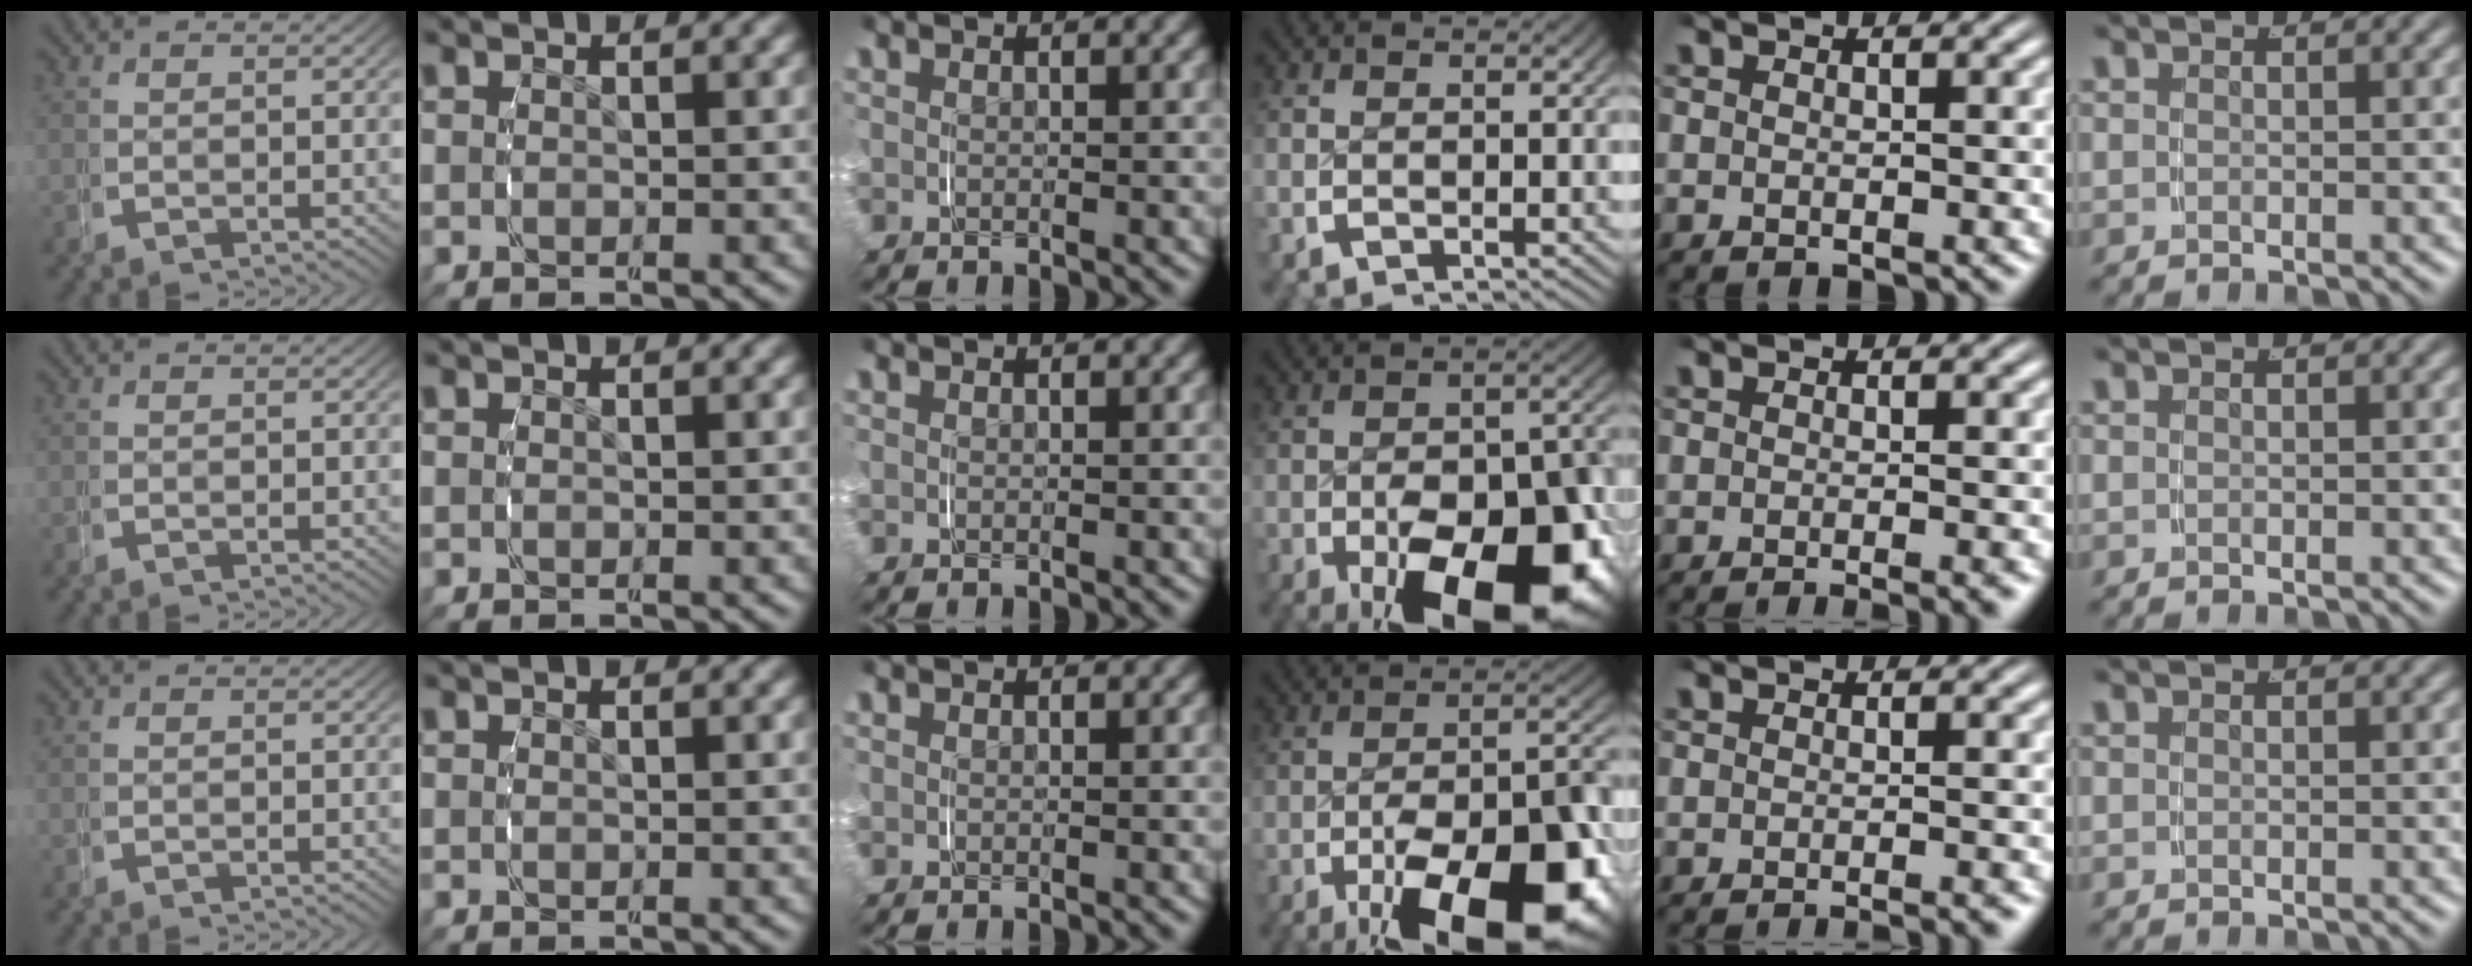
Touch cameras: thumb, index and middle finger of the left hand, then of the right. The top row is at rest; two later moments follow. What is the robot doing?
{"motion": "grasp_and_lifting", "object": "key"}